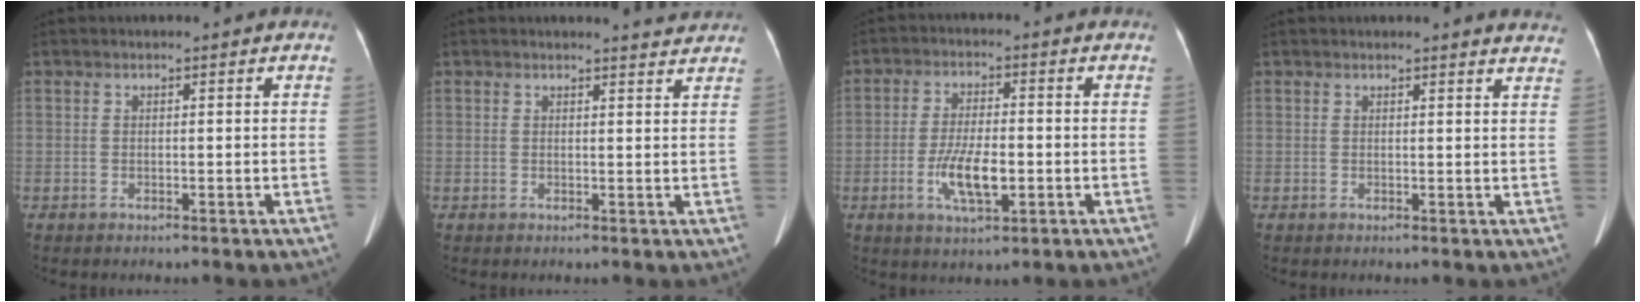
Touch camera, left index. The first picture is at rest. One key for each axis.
{"total": 2.9, "fx": 2.8, "fy": 0.0, "fz": 0.2, "tx": -0.009, "ty": -0.006, "tz": 0.025}
{"total": 7.2, "fx": -2.0, "fy": 2.2, "fz": 6.6, "tx": -0.132, "ty": -0.004, "tz": -0.032}
{"total": 7.2, "fx": 7.0, "fy": 0.8, "fz": 1.3, "tx": 0.005, "ty": -0.013, "tz": 0.048}